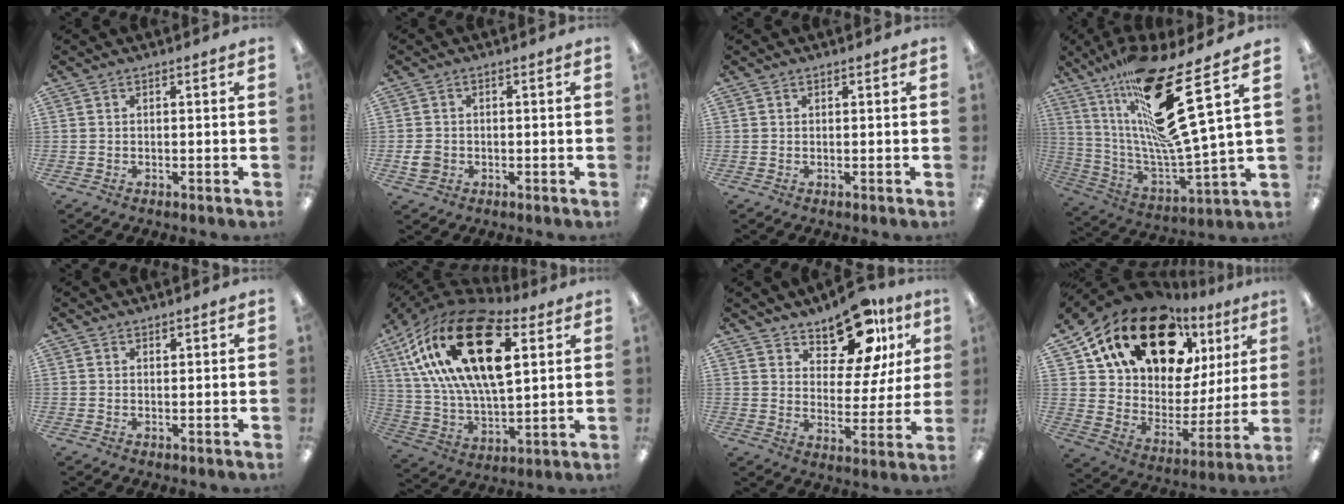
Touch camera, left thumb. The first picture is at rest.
{"total": 3.2, "force": [-0.7, 2.9, 1.3], "torque": [-0.014, 0.004, -0.011]}
{"total": 0.0}
{"total": 25.3, "force": [12.6, 6.0, 21.1], "torque": [-0.371, -0.070, 0.205]}
{"total": 0.7, "force": [0.7, 0.3, 0.0], "torque": [0.007, -0.005, 0.012]}
{"total": 27.4, "force": [11.5, 13.3, 20.9], "torque": [-0.405, -0.029, 0.195]}
{"total": 14.8, "force": [11.0, 6.8, 7.2], "torque": [-0.101, -0.070, 0.193]}
{"total": 22.2, "force": [14.8, 11.7, 11.7], "torque": [-0.218, -0.089, 0.271]}